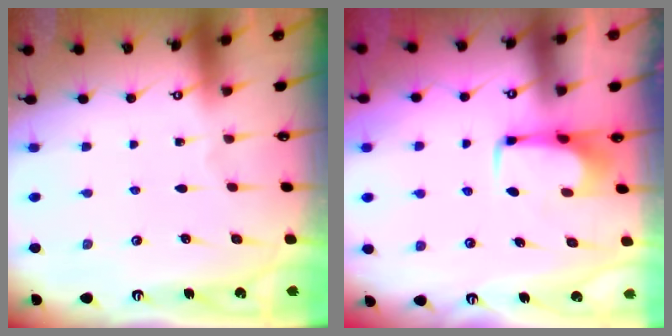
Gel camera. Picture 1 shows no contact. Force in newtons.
{"total": 1.6, "press": 1.5, "slide": 0.4}